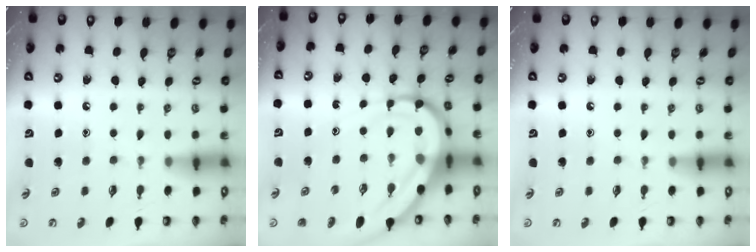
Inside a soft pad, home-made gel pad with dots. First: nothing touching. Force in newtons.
{"total": 14.4, "press": 14.3, "slide": 1.5}
{"total": 0.0}